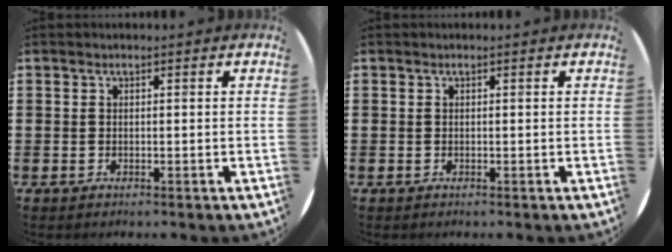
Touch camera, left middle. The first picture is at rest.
{"total": 0.0}